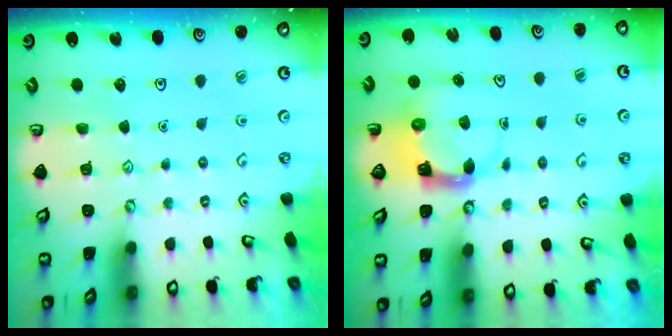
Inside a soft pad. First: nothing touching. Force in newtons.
{"total": 3.8, "press": 3.8, "slide": 0.7}